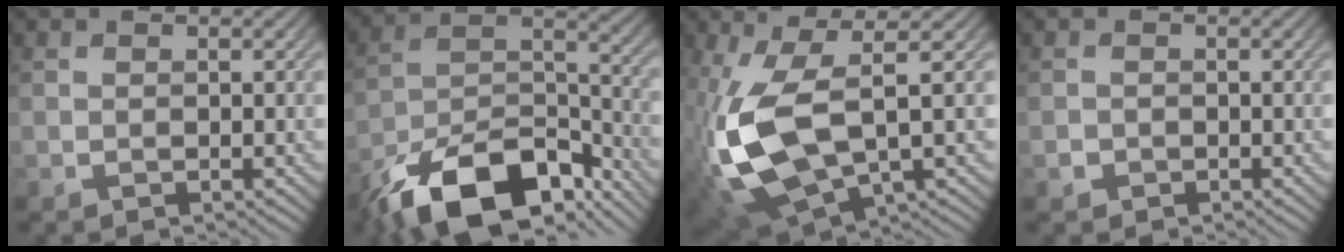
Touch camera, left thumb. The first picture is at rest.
{"total": 17.3, "force": [-12.1, 7.2, 10.0], "torque": [-0.210, -0.029, -0.212]}
{"total": 13.0, "force": [-0.9, 5.7, 11.6], "torque": [-0.280, -0.024, -0.011]}
{"total": 0.9, "force": [-0.5, 0.8, 0.0], "torque": [0.001, -0.003, -0.012]}